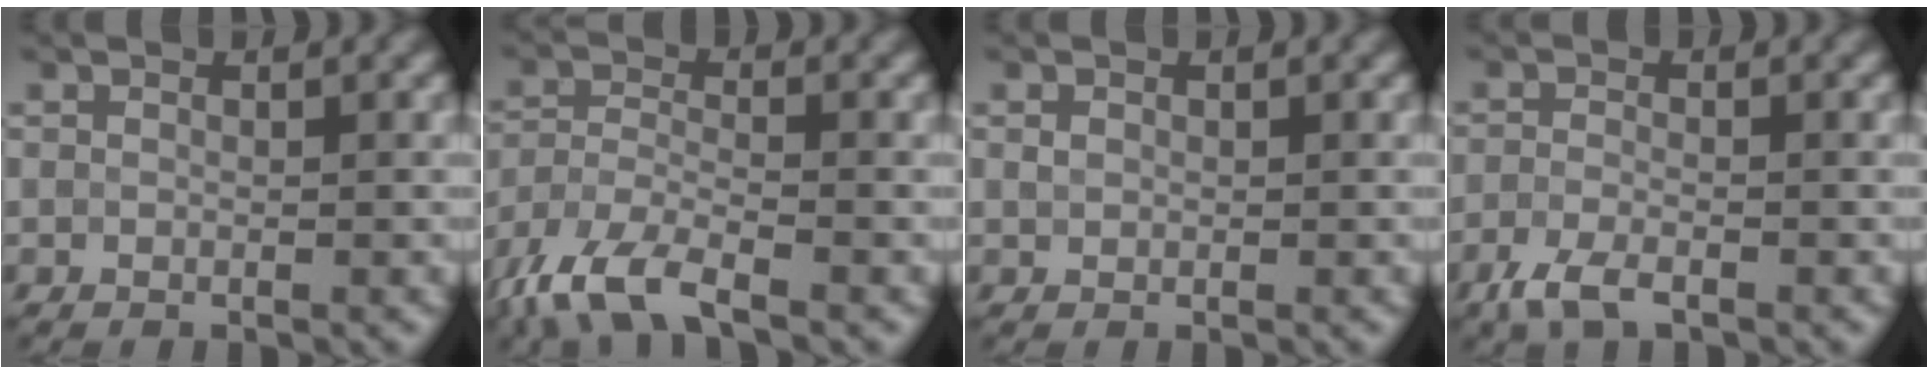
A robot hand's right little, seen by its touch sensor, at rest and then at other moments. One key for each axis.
{"total": 6.9, "fx": -4.9, "fy": 2.3, "fz": 4.2, "tx": -0.091, "ty": -0.015, "tz": -0.106}
{"total": 0.6, "fx": 0.2, "fy": 0.5, "fz": 0.3, "tx": -0.005, "ty": -0.002, "tz": 0.003}
{"total": 3.0, "fx": -2.0, "fy": 1.1, "fz": 2.0, "tx": -0.048, "ty": -0.006, "tz": -0.047}